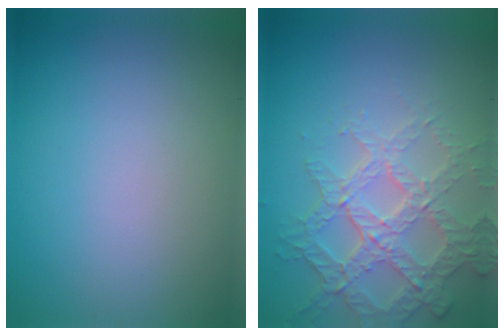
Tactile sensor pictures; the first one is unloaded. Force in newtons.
{"total": 4.3, "press": 4.1, "slide": 1.3}